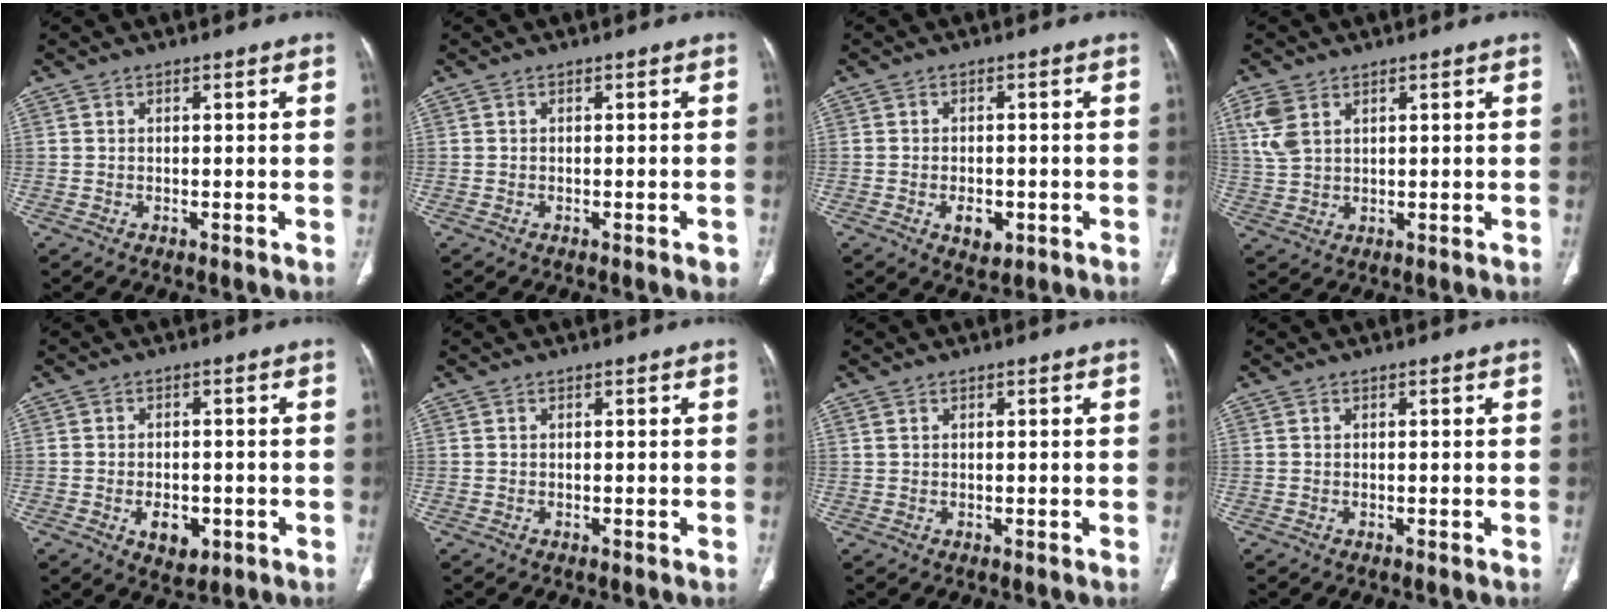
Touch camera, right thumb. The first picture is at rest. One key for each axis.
{"total": 1.3, "fx": -0.8, "fy": 0.3, "fz": 1.0, "tx": -0.010, "ty": -0.001, "tz": -0.011}
{"total": 4.3, "fx": -1.5, "fy": 2.6, "fz": 3.0, "tx": -0.039, "ty": 0.004, "tz": -0.016}
{"total": 5.9, "fx": 2.8, "fy": 3.6, "fz": 3.7, "tx": -0.084, "ty": -0.002, "tz": 0.067}
{"total": 5.4, "fx": -1.9, "fy": 3.3, "fz": 3.9, "tx": -0.048, "ty": 0.005, "tz": -0.019}
{"total": 0.0}
{"total": 0.9, "fx": 0.6, "fy": 0.6, "fz": 0.4, "tx": -0.007, "ty": 0.003, "tz": 0.014}
{"total": 0.0}